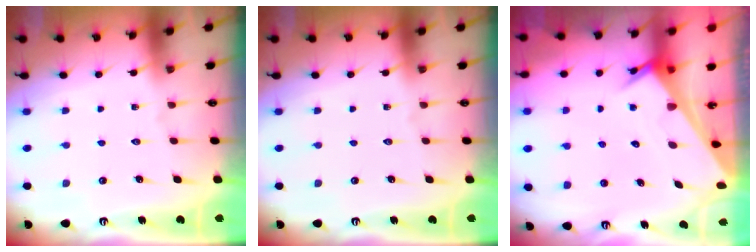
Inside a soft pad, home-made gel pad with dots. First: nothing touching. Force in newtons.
{"total": 0.0}
{"total": 3.3, "press": 3.3, "slide": 0.2}